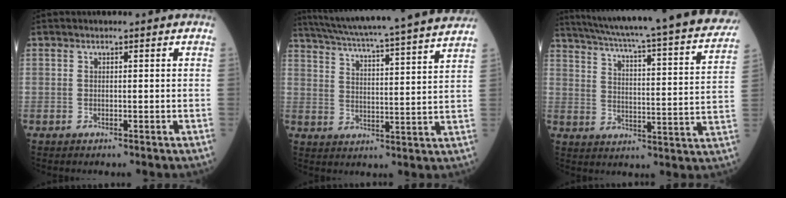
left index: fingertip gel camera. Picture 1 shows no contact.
{"total": 24.4, "force": [22.1, -1.4, 10.2], "torque": [-0.175, -0.026, 0.299]}
{"total": 30.9, "force": [27.3, 1.7, 14.4], "torque": [-0.229, -0.067, 0.342]}